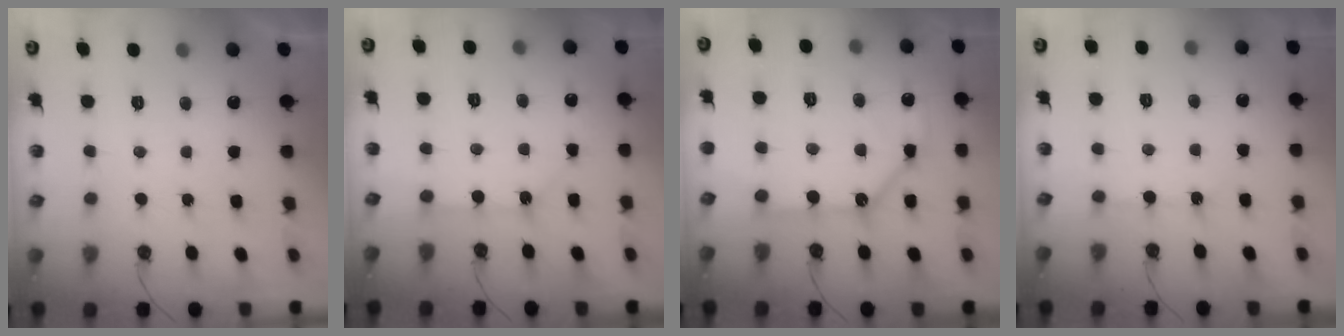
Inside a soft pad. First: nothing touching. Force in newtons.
{"total": 3.2, "press": 3.2, "slide": 0.2}
{"total": 13.7, "press": 13.6, "slide": 1.6}
{"total": 5.4, "press": 5.4, "slide": 0.3}